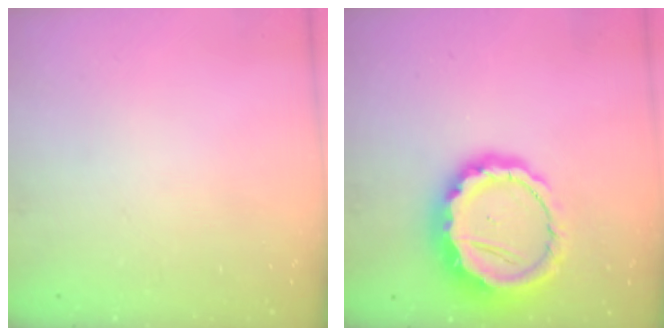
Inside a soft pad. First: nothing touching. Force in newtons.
{"total": 14.2, "press": 13.9, "slide": 2.8}